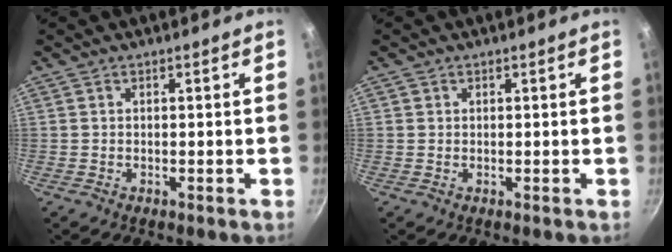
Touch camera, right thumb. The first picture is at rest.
{"total": 0.7, "force": [0.2, 0.6, 0.1], "torque": [0.003, 0.001, 0.001]}